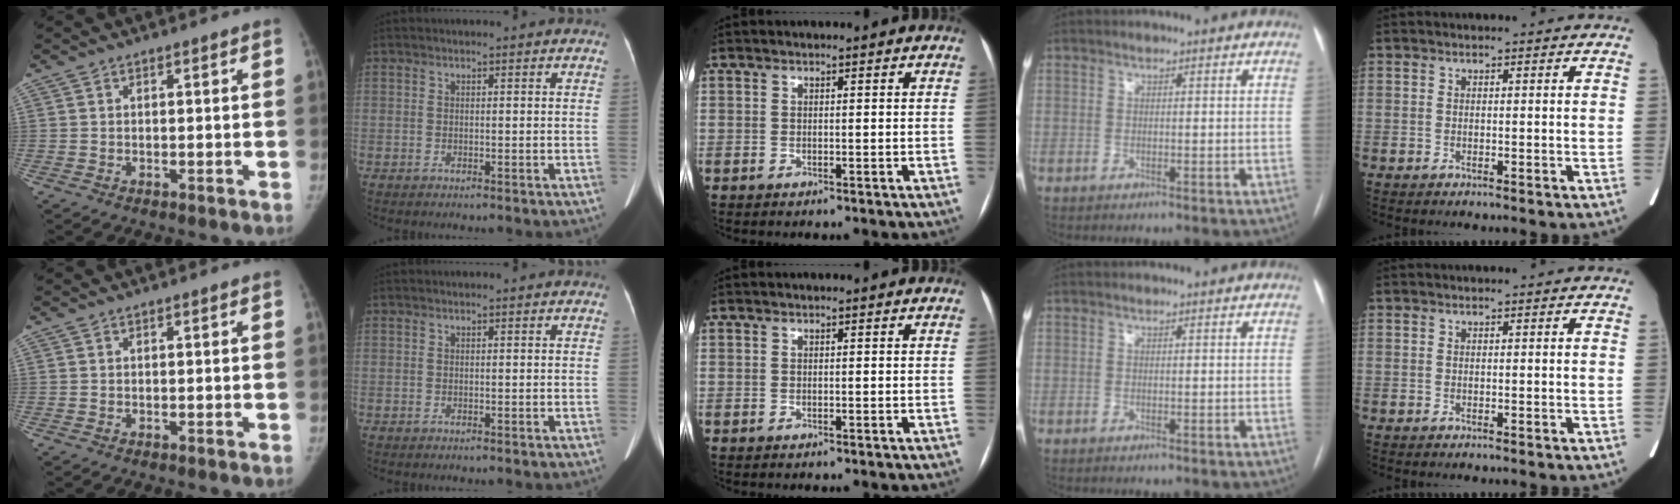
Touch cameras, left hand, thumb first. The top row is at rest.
{}